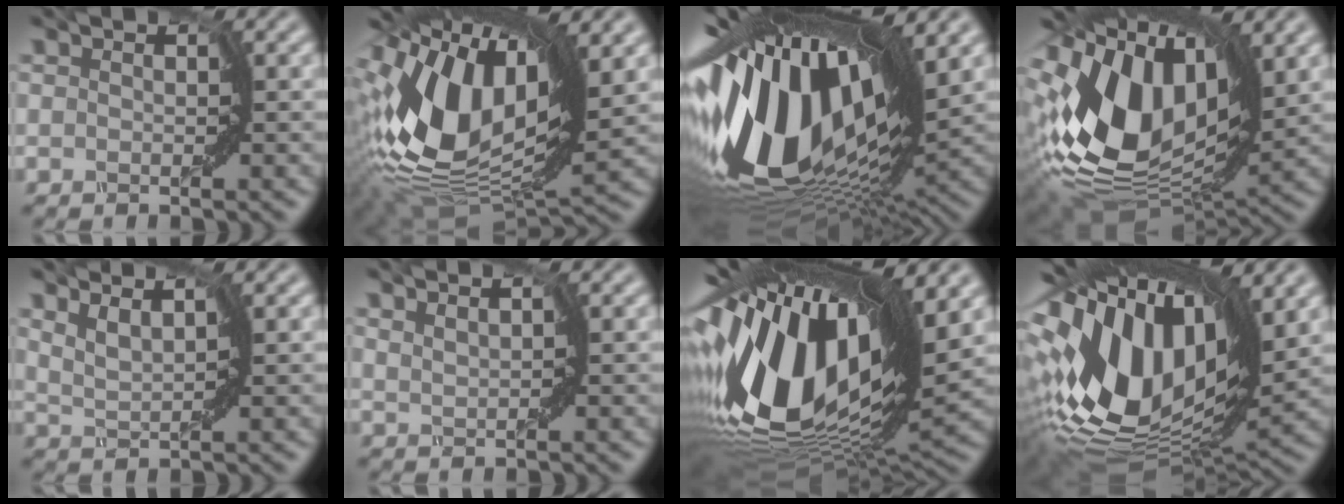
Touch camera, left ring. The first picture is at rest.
{"total": 13.4, "force": [1.5, 7.0, 11.3], "torque": [-0.235, 0.006, 0.024]}
{"total": 17.5, "force": [1.7, 7.8, 15.6], "torque": [-0.300, -0.016, 0.027]}
{"total": 13.5, "force": [1.5, 8.5, 10.4], "torque": [-0.230, -0.003, 0.028]}
{"total": 2.0, "force": [1.9, -0.6, 0.2], "torque": [-0.015, -0.008, 0.044]}
{"total": 1.4, "force": [1.2, -0.6, -0.4], "torque": [-0.004, -0.008, 0.030]}
{"total": 17.6, "force": [1.5, 7.2, 16.0], "torque": [-0.315, -0.020, 0.024]}
{"total": 15.4, "force": [2.3, 8.0, 12.9], "torque": [-0.283, 0.007, 0.046]}